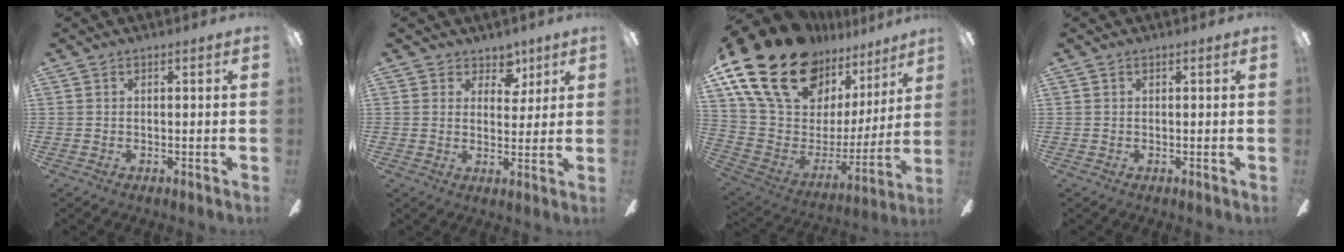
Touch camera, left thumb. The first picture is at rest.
{"total": 6.0, "force": [3.9, 4.2, 1.6], "torque": [-0.018, -0.019, 0.069]}
{"total": 23.8, "force": [16.6, 12.2, 11.9], "torque": [-0.213, -0.102, 0.311]}
{"total": 0.0}